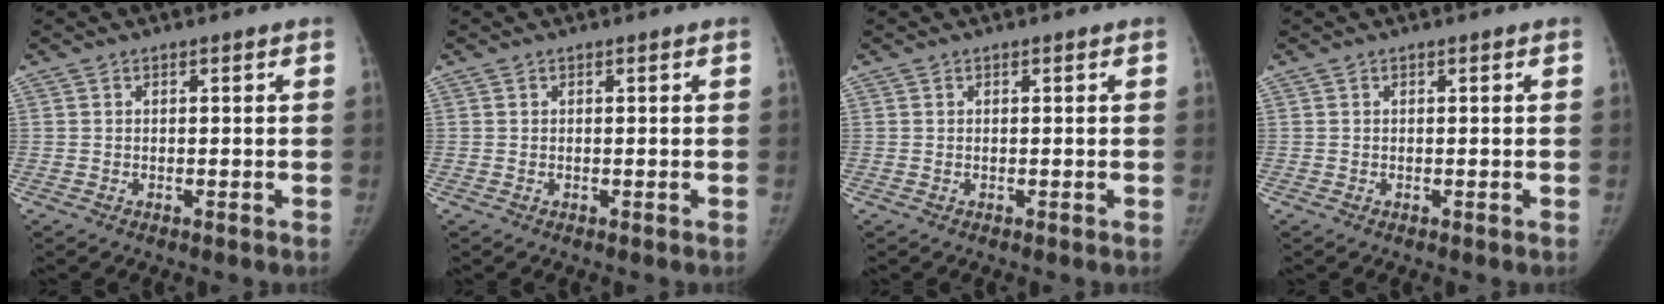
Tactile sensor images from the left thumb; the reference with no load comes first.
{"total": 0.0}
{"total": 0.0}
{"total": 0.0}